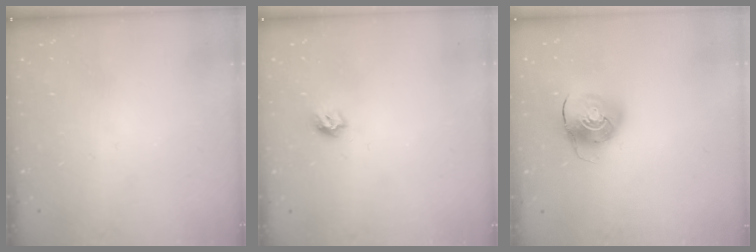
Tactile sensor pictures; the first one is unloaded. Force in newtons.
{"total": 6.7, "press": 6.7, "slide": 0.8}
{"total": 9.1, "press": 9.0, "slide": 0.8}